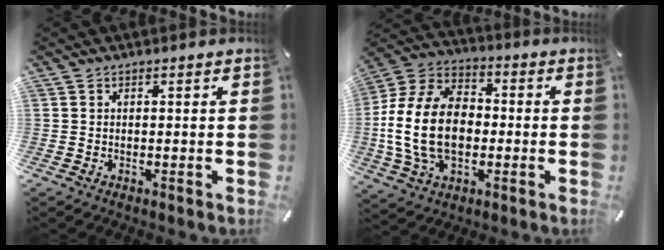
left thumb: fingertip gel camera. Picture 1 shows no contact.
{"total": 18.5, "force": [-2.2, 13.2, 12.8], "torque": [-0.298, 0.014, -0.044]}